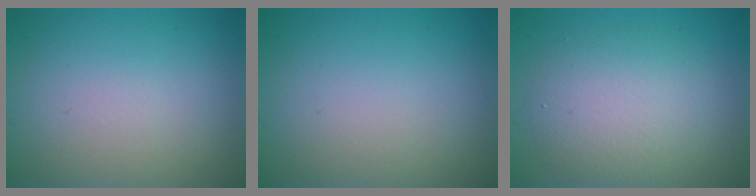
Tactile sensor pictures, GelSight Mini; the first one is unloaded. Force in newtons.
{"total": 0.0}
{"total": 4.9, "press": 4.8, "slide": 0.4}